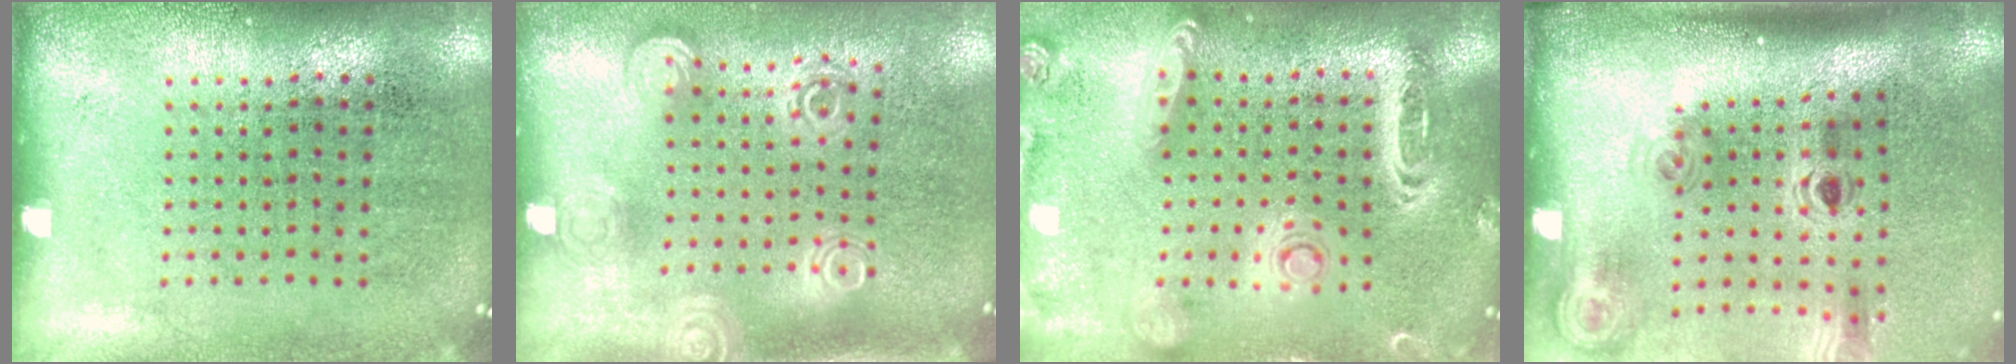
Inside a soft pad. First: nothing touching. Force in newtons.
{"total": 1.9, "press": 1.4, "slide": 1.3}
{"total": 2.6, "press": 2.3, "slide": 1.2}
{"total": 2.0, "press": 1.4, "slide": 1.5}